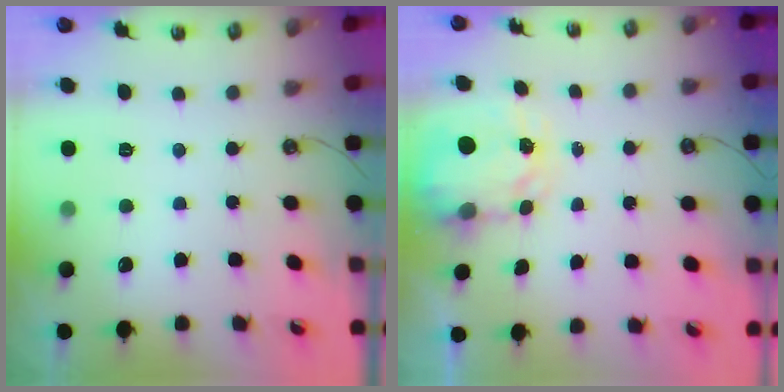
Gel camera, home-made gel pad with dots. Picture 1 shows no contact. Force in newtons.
{"total": 3.6, "press": 3.6, "slide": 0.6}